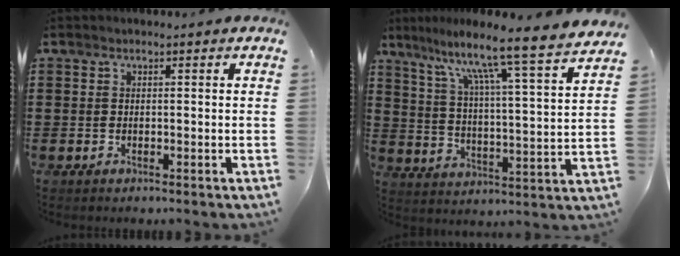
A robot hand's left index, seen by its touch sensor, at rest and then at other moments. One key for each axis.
{"total": 10.0, "fx": 8.3, "fy": -0.9, "fz": 5.6, "tx": -0.124, "ty": -0.071, "tz": 0.125}